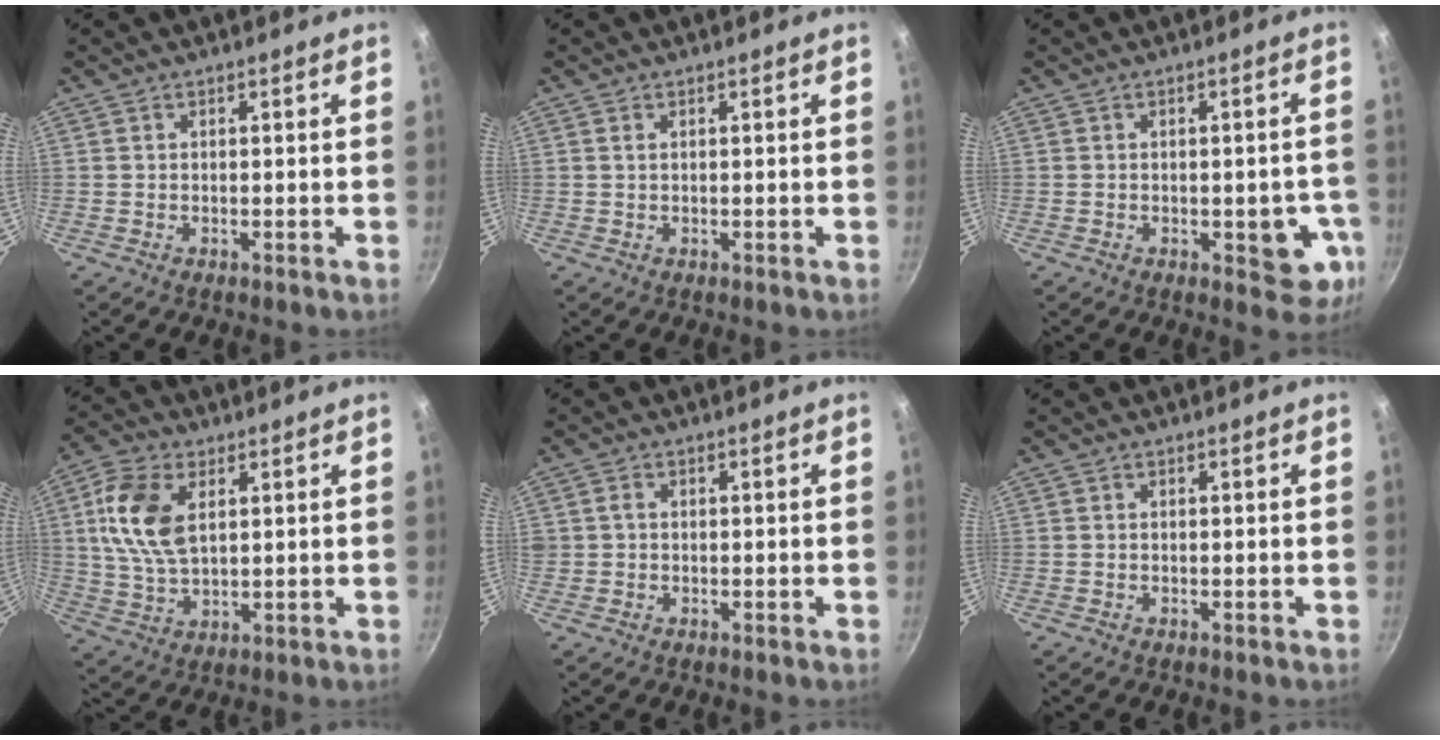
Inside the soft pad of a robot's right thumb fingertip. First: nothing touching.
{"total": 0.6, "force": [0.3, 0.3, 0.5], "torque": [-0.010, 0.001, 0.004]}
{"total": 7.8, "force": [-2.0, 3.9, 6.5], "torque": [-0.041, 0.002, -0.024]}
{"total": 12.1, "force": [3.2, 6.9, 9.4], "torque": [-0.179, -0.003, 0.062]}
{"total": 1.4, "force": [0.0, 1.2, 0.6], "torque": [-0.007, 0.010, 0.000]}
{"total": 0.0}